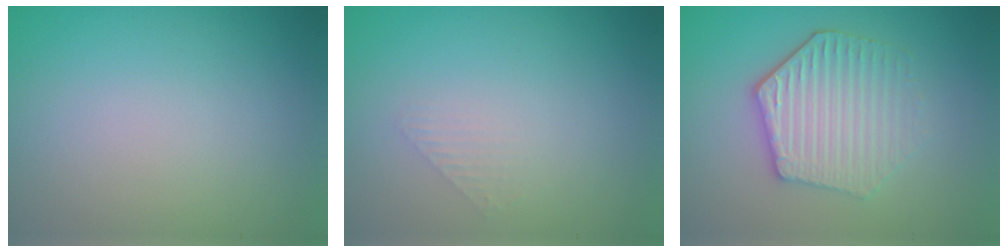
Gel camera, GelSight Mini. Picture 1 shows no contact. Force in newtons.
{"total": 1.0, "press": 1.0, "slide": 0.1}
{"total": 4.7, "press": 4.1, "slide": 2.2}